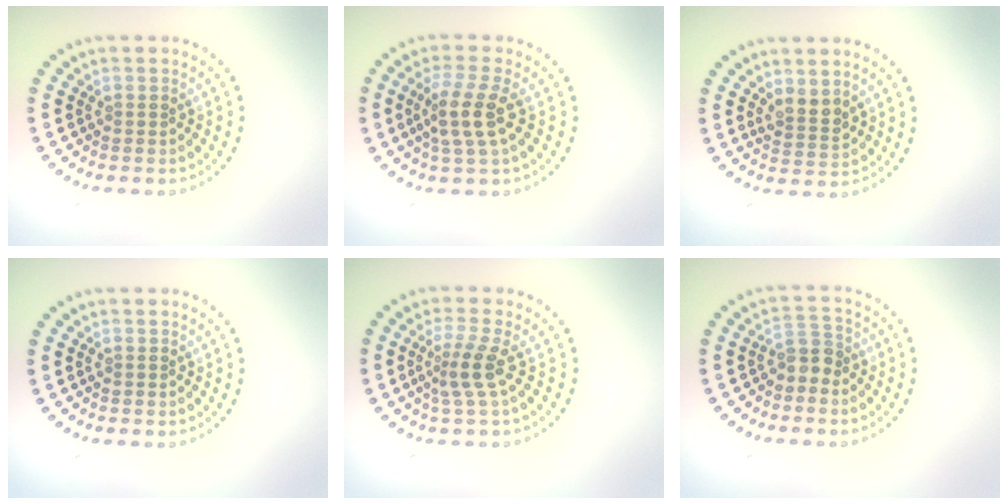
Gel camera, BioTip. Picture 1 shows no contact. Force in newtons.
{"total": 3.6, "press": 3.2, "slide": 1.7}
{"total": 2.0, "press": 1.6, "slide": 1.2}
{"total": 0.0}
{"total": 2.5, "press": 1.7, "slide": 1.8}
{"total": 2.1, "press": 1.7, "slide": 1.3}